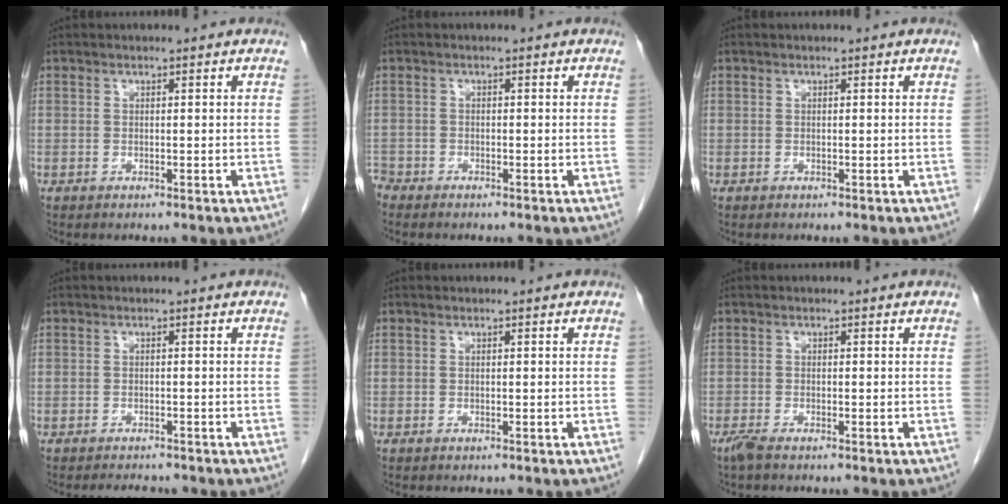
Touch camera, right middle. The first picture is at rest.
{"total": 1.5, "force": [-1.4, 0.4, 0.0], "torque": [0.001, -0.002, -0.025]}
{"total": 0.0}
{"total": 2.9, "force": [-2.7, 0.8, 0.8], "torque": [-0.013, -0.004, -0.034]}
{"total": 0.0}
{"total": 1.5, "force": [-1.2, 0.1, 0.9], "torque": [-0.029, -0.006, -0.026]}